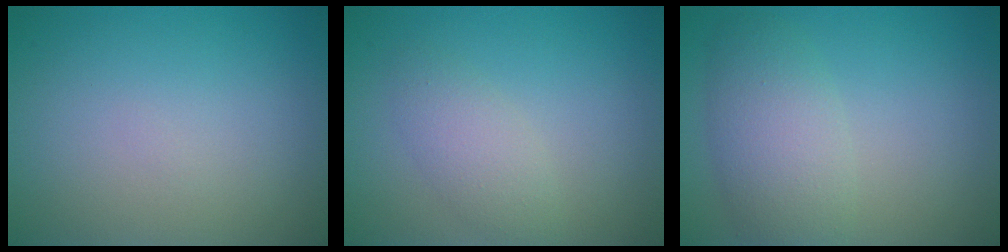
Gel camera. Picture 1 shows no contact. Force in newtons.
{"total": 2.4, "press": 2.4, "slide": 0.2}
{"total": 4.5, "press": 4.5, "slide": 0.3}